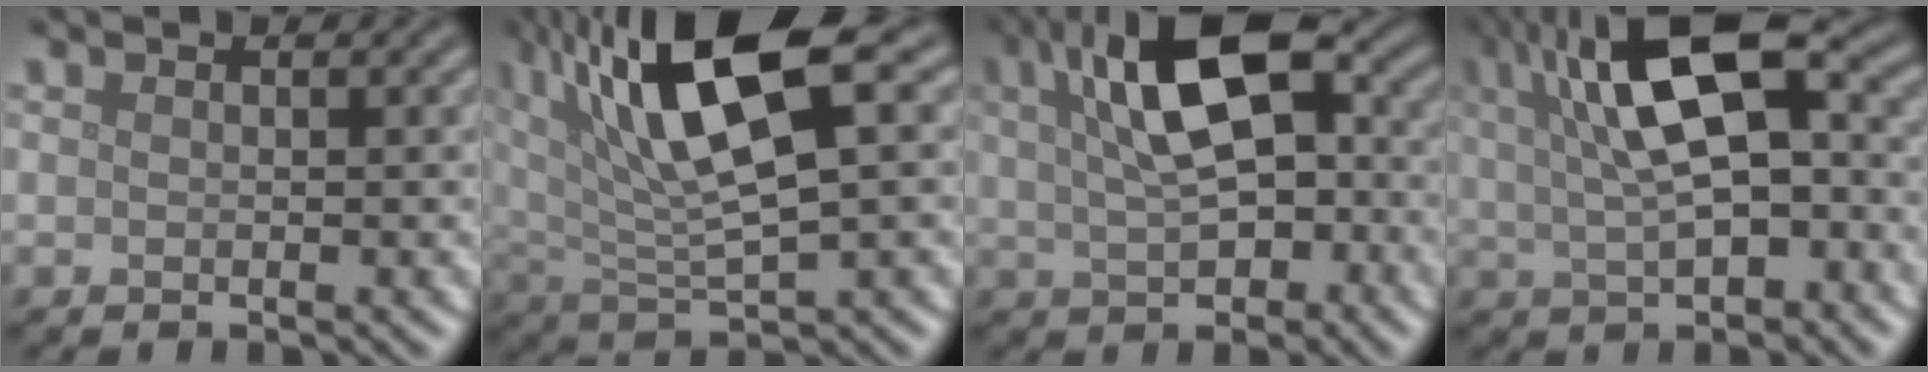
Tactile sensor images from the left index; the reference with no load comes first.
{"total": 12.1, "force": [5.3, 3.9, 10.2], "torque": [-0.199, 0.016, 0.096]}
{"total": 9.9, "force": [2.0, 5.2, 8.2], "torque": [-0.147, 0.017, 0.029]}
{"total": 11.5, "force": [2.8, 4.9, 10.0], "torque": [-0.175, 0.015, 0.042]}